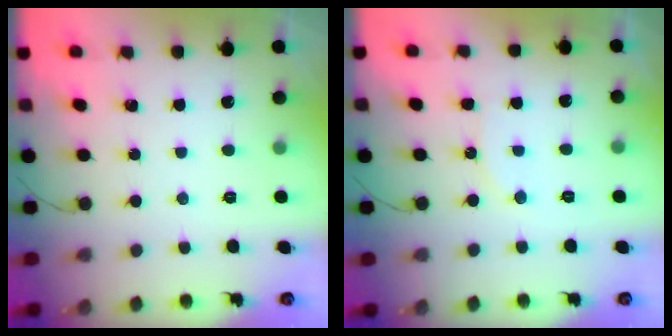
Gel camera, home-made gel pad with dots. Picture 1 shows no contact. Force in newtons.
{"total": 7.8, "press": 7.7, "slide": 0.7}